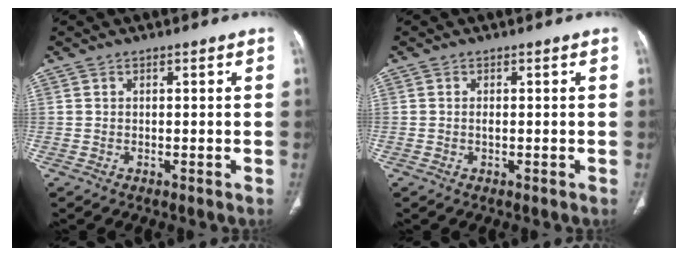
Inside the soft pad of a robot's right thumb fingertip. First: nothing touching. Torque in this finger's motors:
{"motor_torque": [0.18, 0.08, 0.09, 0.38, 0.05]}